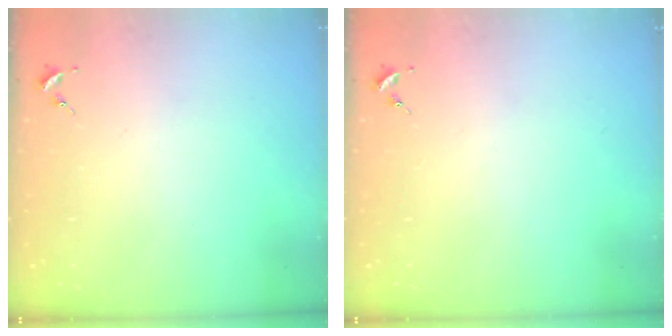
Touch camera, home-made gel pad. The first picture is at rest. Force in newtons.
{"total": 0.0}